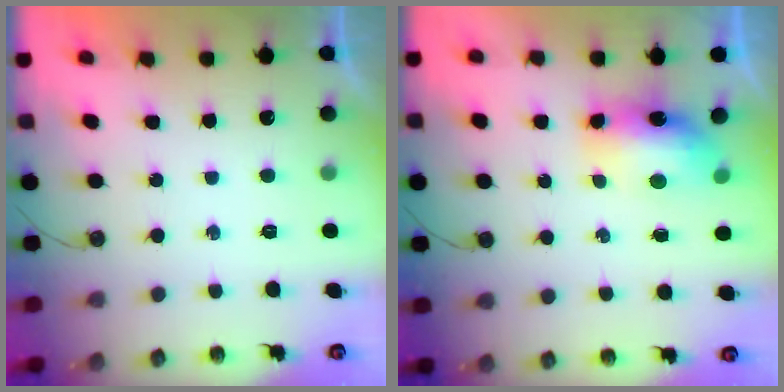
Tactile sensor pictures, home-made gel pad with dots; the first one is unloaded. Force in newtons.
{"total": 7.8, "press": 7.7, "slide": 0.8}